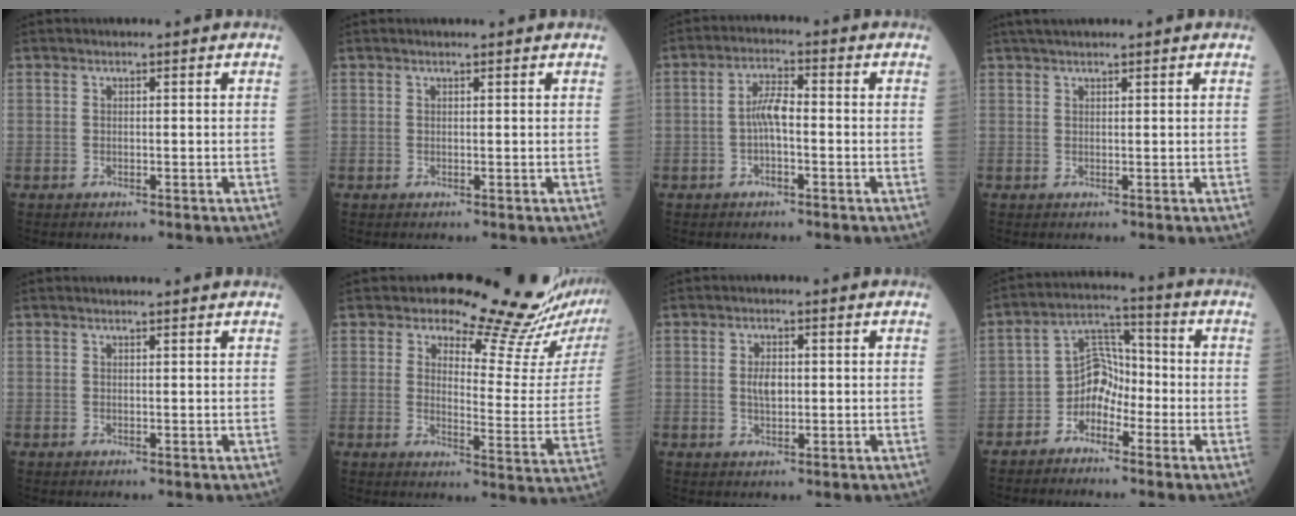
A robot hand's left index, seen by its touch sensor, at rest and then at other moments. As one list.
[{"total": 1.4, "force": [1.3, 0.0, 0.5], "torque": [-0.010, 0.010, 0.017]}, {"total": 4.4, "force": [-0.7, 1.2, 4.1], "torque": [-0.084, 0.010, -0.015]}, {"total": 4.4, "force": [3.8, 0.3, 2.3], "torque": [-0.033, 0.038, 0.064]}, {"total": 2.4, "force": [2.3, 0.1, 0.7], "torque": [-0.012, 0.013, 0.026]}, {"total": 15.5, "force": [14.6, 2.1, 4.8], "torque": [-0.053, -0.092, 0.158]}, {"total": 2.6, "force": [0.1, 1.3, 2.3], "torque": [-0.045, 0.002, 0.004]}, {"total": 5.6, "force": [-3.0, 3.8, 2.9], "torque": [-0.049, 0.017, -0.064]}]